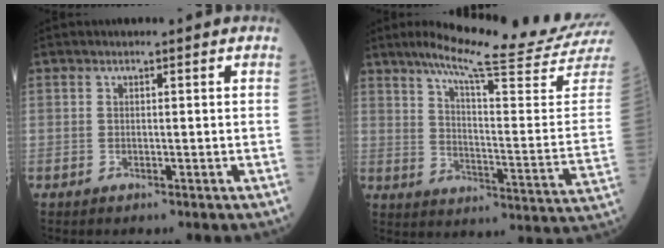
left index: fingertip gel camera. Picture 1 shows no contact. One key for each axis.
{"total": 21.1, "fx": 18.7, "fy": -1.9, "fz": 9.6, "tx": -0.156, "ty": -0.086, "tz": 0.245}